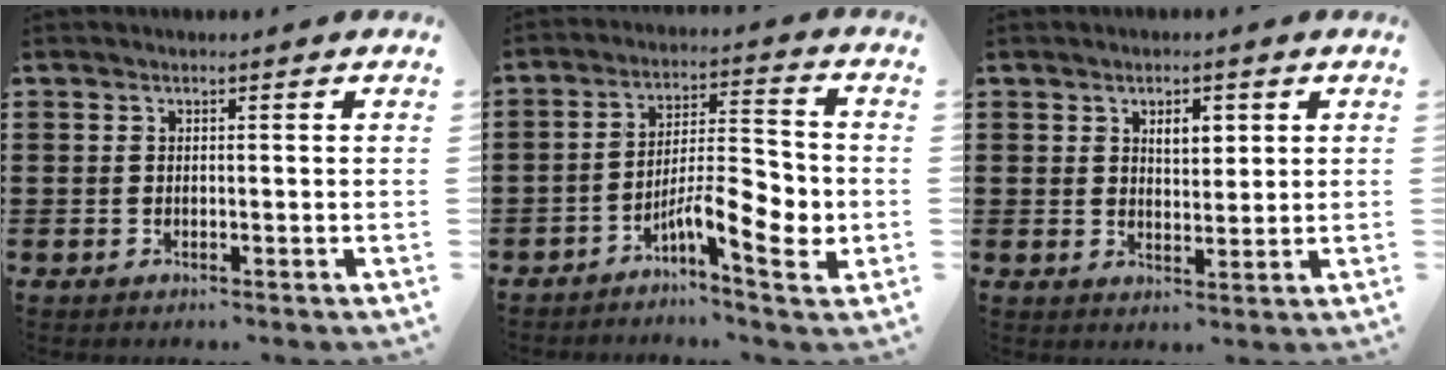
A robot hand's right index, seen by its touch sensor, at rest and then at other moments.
{"total": 9.3, "force": [-3.7, 2.5, 8.1], "torque": [-0.132, -0.002, -0.065]}
{"total": 3.5, "force": [1.5, 1.9, 2.6], "torque": [-0.040, 0.003, 0.021]}